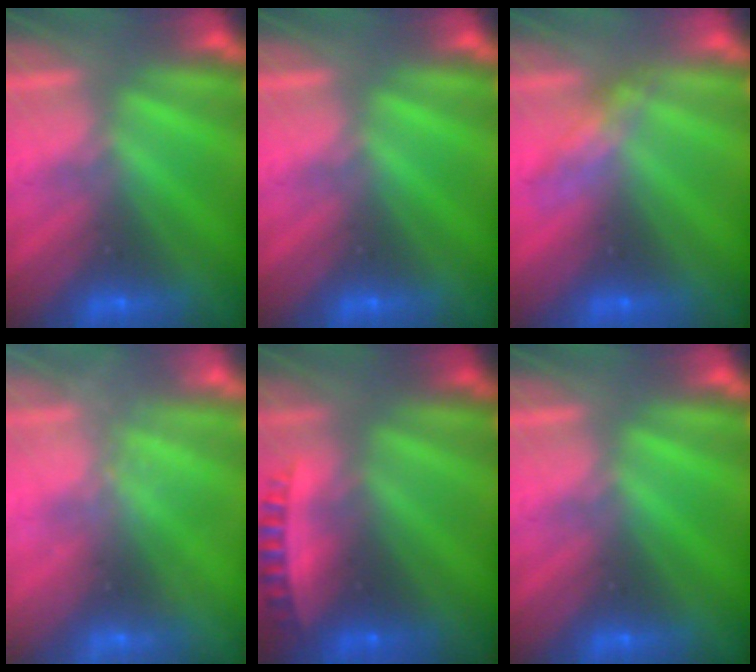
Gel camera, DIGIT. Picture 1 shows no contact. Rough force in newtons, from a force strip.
{"total": 0.0}
{"total": 2.7}
{"total": 2.3}
{"total": 2.6}
{"total": 0.0}